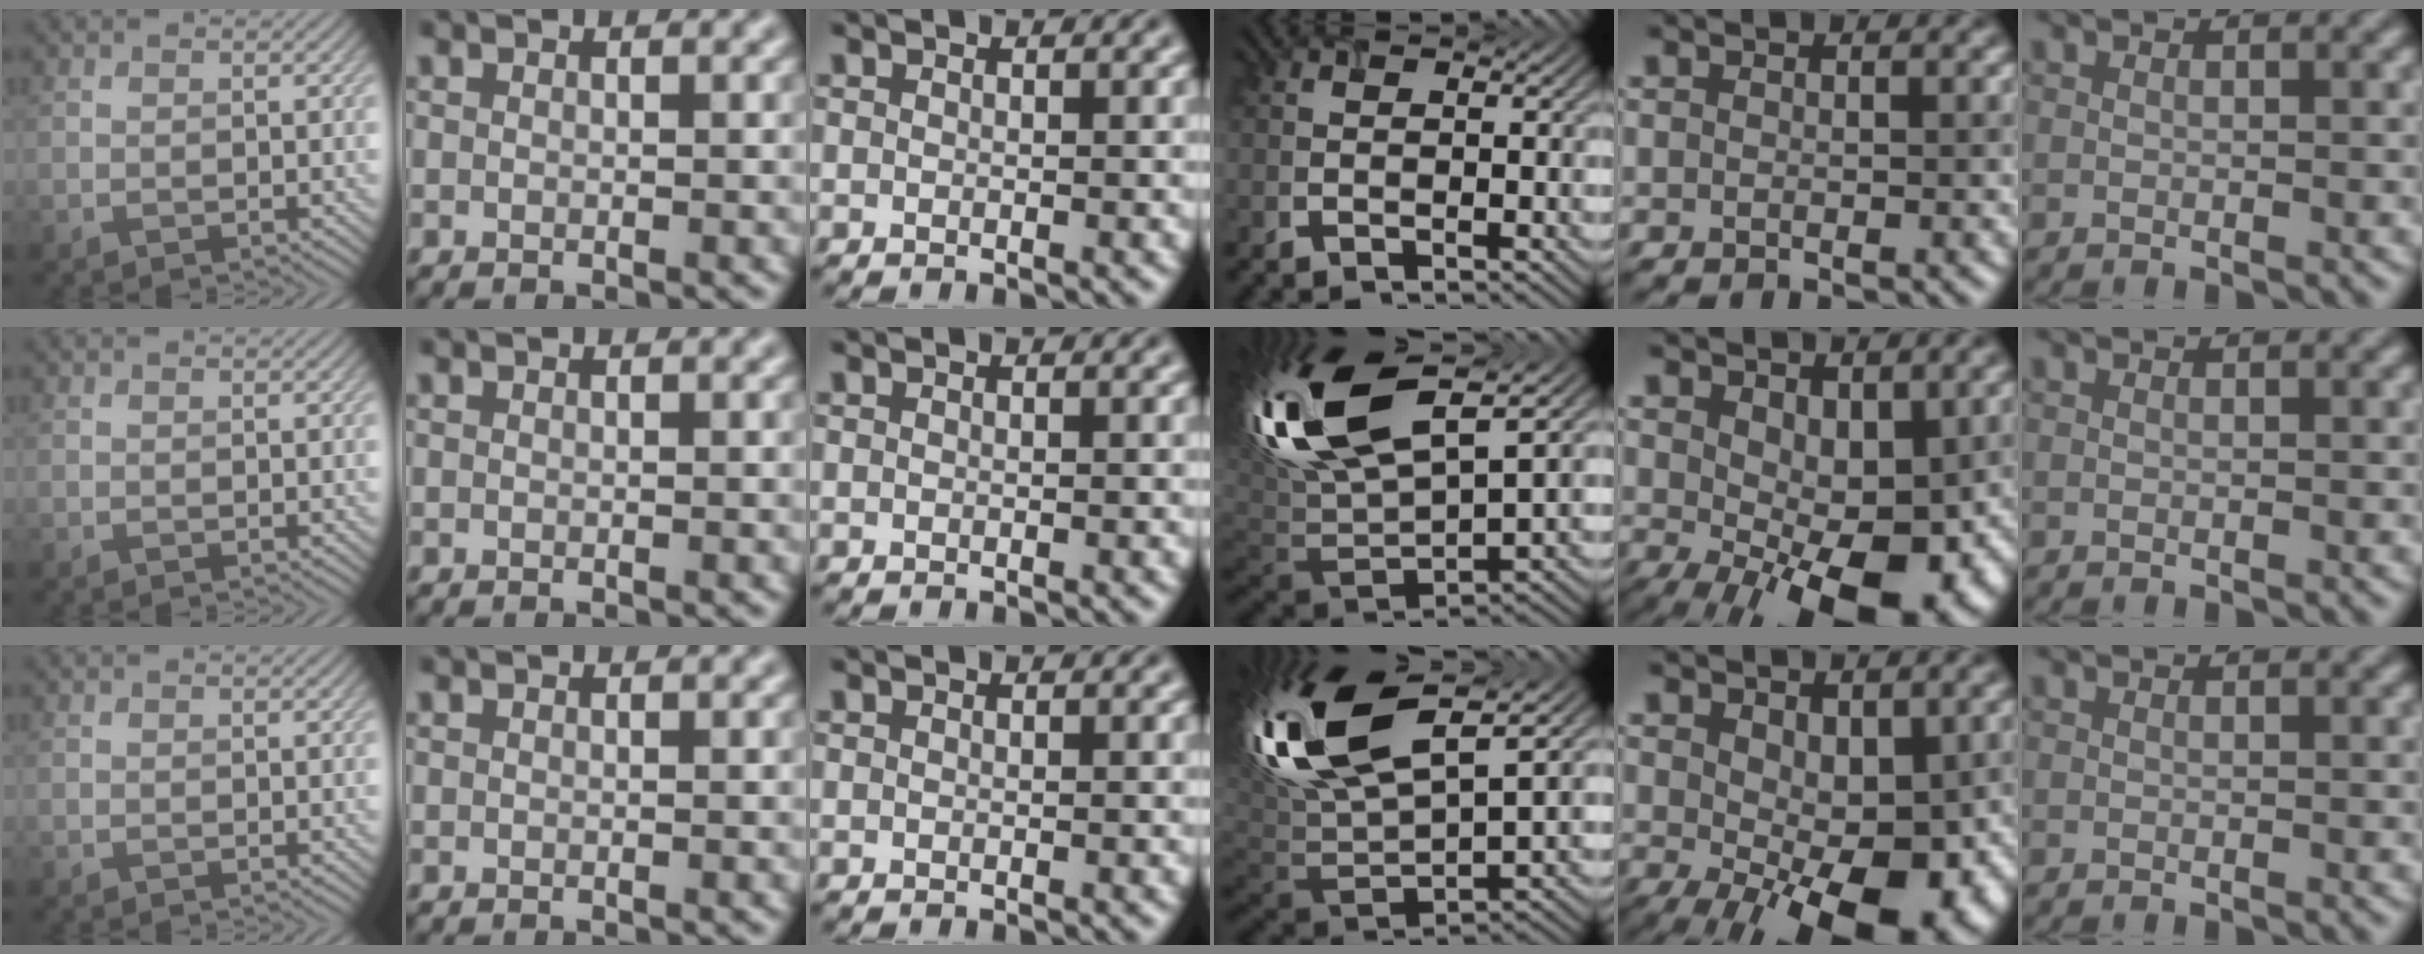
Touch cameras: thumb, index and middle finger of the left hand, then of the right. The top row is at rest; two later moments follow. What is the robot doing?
{"motion": "close", "object": "airpods case & airpods"}